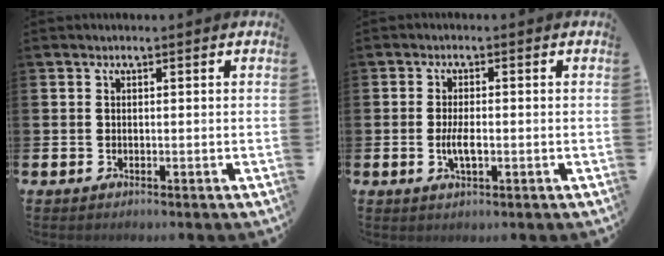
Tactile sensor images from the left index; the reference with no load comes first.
{"total": 3.1, "force": [-0.5, 1.1, 2.8], "torque": [-0.051, 0.000, -0.008]}